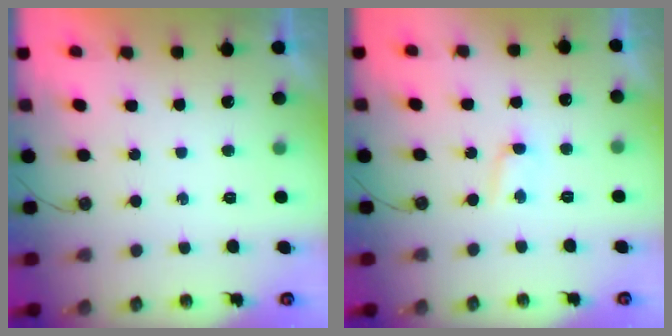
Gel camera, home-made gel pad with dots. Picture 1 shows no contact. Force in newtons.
{"total": 2.4, "press": 2.3, "slide": 0.4}